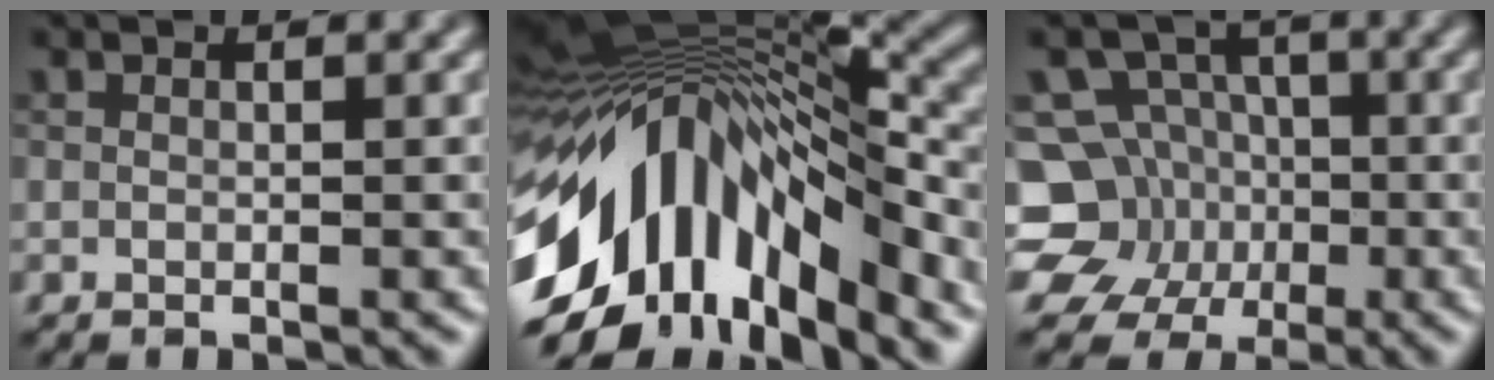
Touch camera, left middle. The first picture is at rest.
{"total": 14.8, "force": [-5.8, 7.3, 11.5], "torque": [-0.207, 0.002, -0.092]}
{"total": 9.4, "force": [-2.7, 8.7, 2.6], "torque": [-0.050, 0.004, -0.072]}